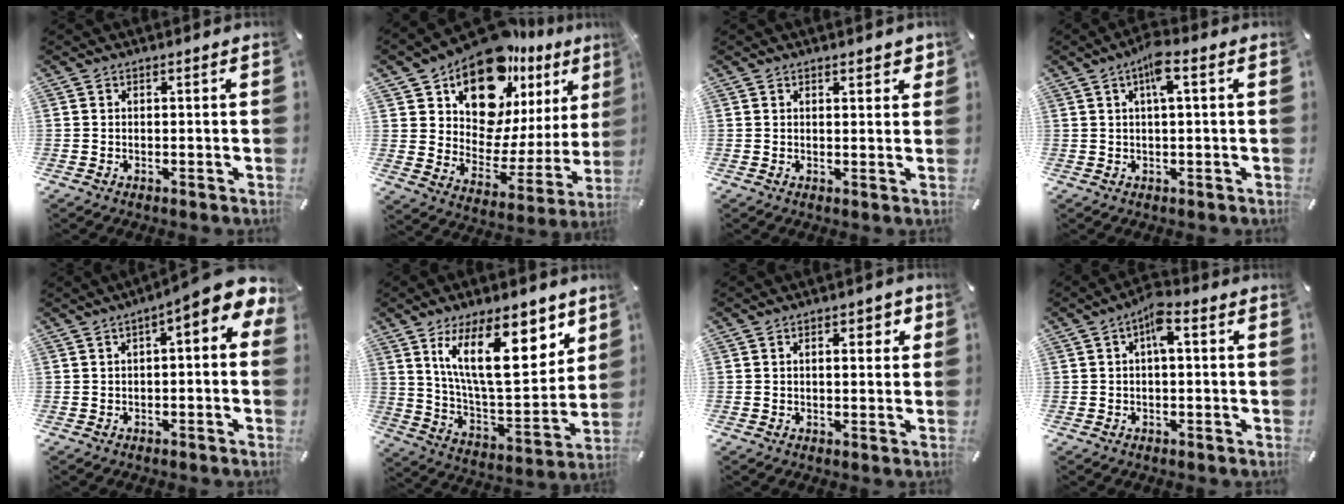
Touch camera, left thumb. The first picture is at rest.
{"total": 18.1, "force": [14.1, 8.7, 7.3], "torque": [-0.129, -0.120, 0.243]}
{"total": 1.9, "force": [1.4, 1.0, 0.9], "torque": [-0.011, 0.001, 0.023]}
{"total": 5.7, "force": [1.8, 1.2, 5.3], "torque": [-0.098, 0.003, 0.028]}
{"total": 8.0, "force": [3.2, 2.3, 7.0], "torque": [-0.102, -0.031, 0.052]}
{"total": 21.7, "force": [11.1, 9.1, 16.2], "torque": [-0.278, -0.048, 0.180]}
{"total": 3.4, "force": [0.9, 1.7, 2.8], "torque": [-0.035, 0.000, 0.006]}
{"total": 5.3, "force": [0.9, 2.1, 4.8], "torque": [-0.086, 0.013, 0.013]}